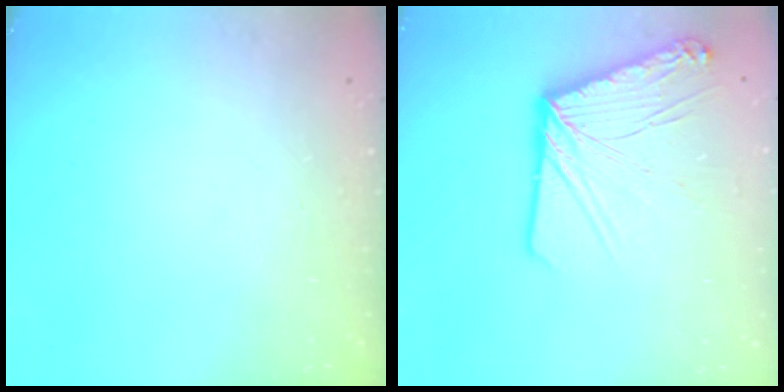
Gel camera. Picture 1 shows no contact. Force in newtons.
{"total": 12.8, "press": 12.7, "slide": 1.4}